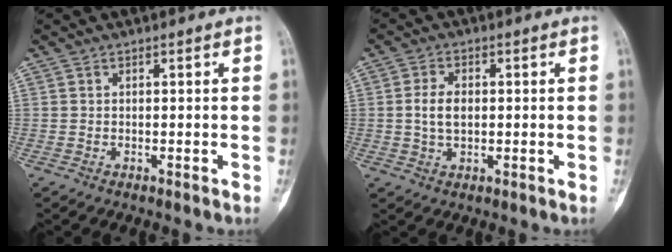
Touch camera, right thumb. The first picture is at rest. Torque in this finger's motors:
{"motor_torque": [0.03, 0.11, 0.33, -0.36, -0.02]}